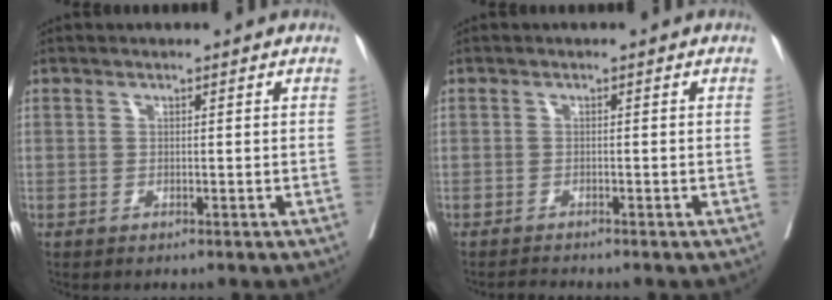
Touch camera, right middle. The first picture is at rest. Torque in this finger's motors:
{"motor_torque": [-0.35, 0.10, -0.05, 0.01]}